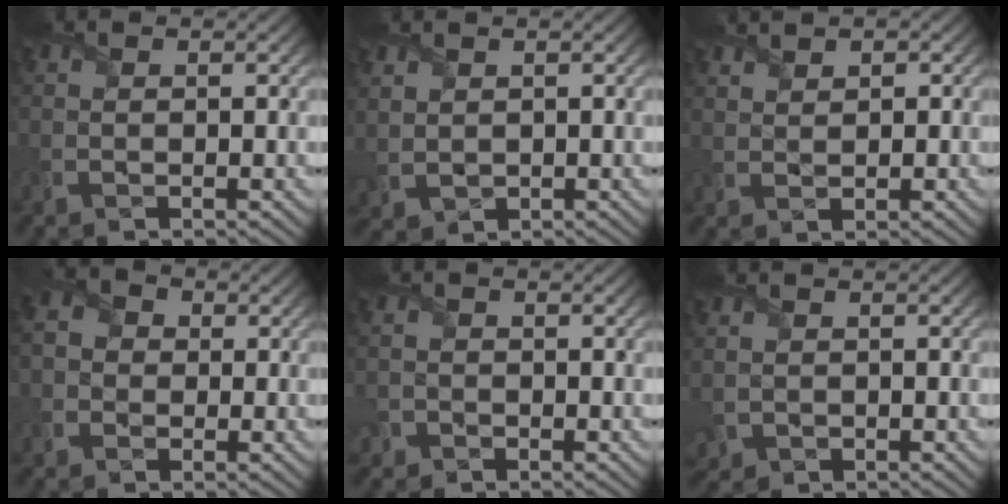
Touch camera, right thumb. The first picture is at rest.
{"total": 2.2, "force": [1.3, 1.5, 0.9], "torque": [-0.039, -0.002, 0.032]}
{"total": 2.5, "force": [2.0, 1.3, 0.7], "torque": [-0.022, -0.004, 0.046]}
{"total": 3.3, "force": [-0.2, 3.1, 1.1], "torque": [-0.036, 0.006, -0.012]}
{"total": 1.7, "force": [-1.0, 1.3, 0.0], "torque": [0.000, -0.001, -0.019]}
{"total": 1.3, "force": [0.3, 1.1, 0.5], "torque": [-0.026, -0.005, 0.008]}